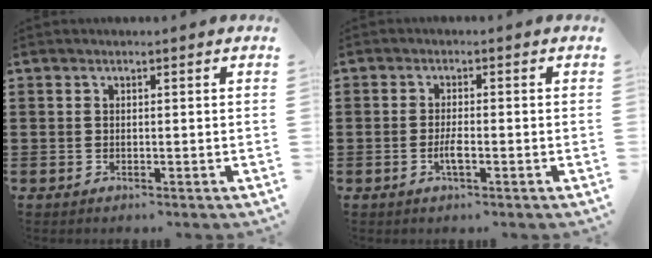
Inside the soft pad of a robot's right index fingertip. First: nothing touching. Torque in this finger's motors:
{"motor_torque": [1.92, 0.22, 0.44, 0.09]}